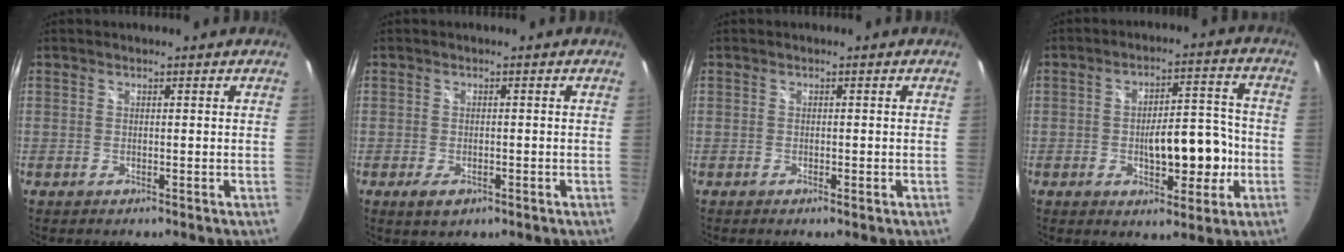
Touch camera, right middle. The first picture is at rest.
{"total": 2.8, "force": [-1.1, 1.5, 2.1], "torque": [-0.039, -0.008, -0.017]}
{"total": 0.5, "force": [0.0, 0.1, 0.5], "torque": [-0.006, 0.000, -0.001]}
{"total": 10.3, "force": [-2.2, 4.5, 9.0], "torque": [-0.144, 0.015, -0.019]}